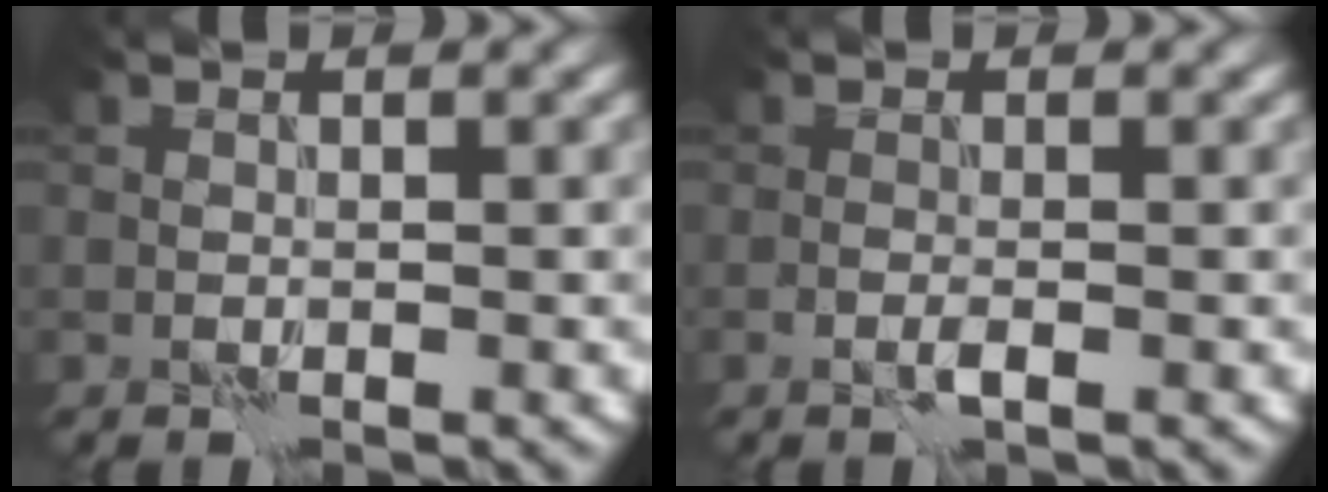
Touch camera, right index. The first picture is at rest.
{"total": 0.9, "force": [-0.6, 0.0, 0.6], "torque": [-0.013, 0.003, -0.012]}